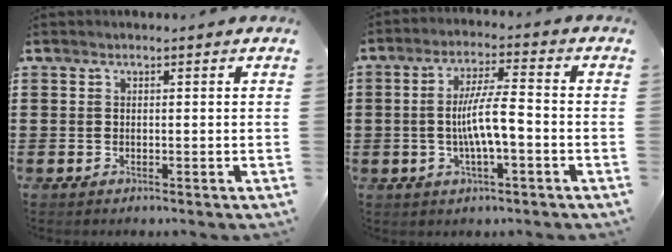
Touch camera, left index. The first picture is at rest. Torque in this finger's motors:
{"motor_torque": [1.16, 0.06, 0.70, 0.17]}